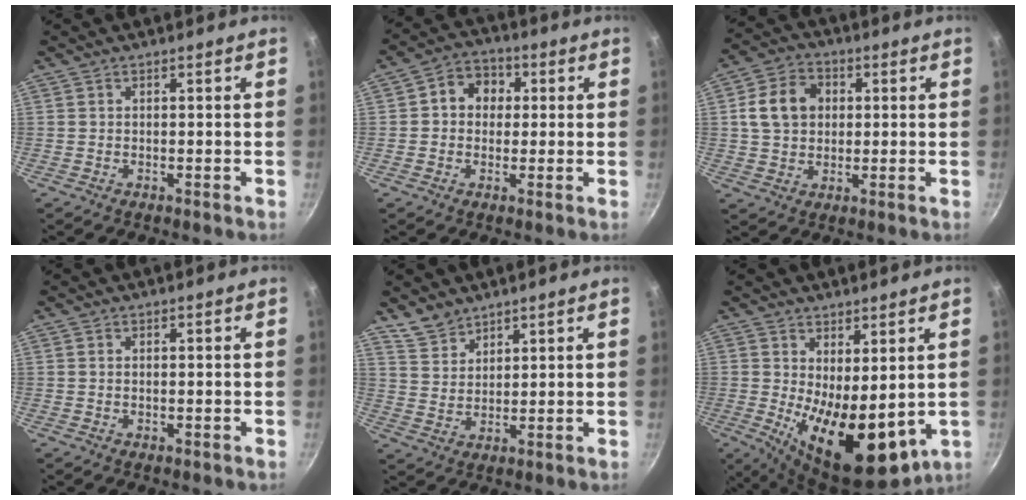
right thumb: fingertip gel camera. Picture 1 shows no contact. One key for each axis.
{"total": 7.6, "fx": 1.2, "fy": 6.5, "fz": 3.8, "tx": -0.025, "ty": 0.013, "tz": 0.002}
{"total": 9.9, "fx": 1.7, "fy": 7.9, "fz": 5.7, "tx": -0.081, "ty": 0.013, "tz": 0.020}
{"total": 0.8, "fx": 0.0, "fy": 0.4, "fz": 0.6, "tx": -0.010, "ty": 0.000, "tz": -0.001}
{"total": 5.5, "fx": 4.5, "fy": 2.8, "fz": 1.3, "tx": -0.014, "ty": -0.013, "tz": 0.094}
{"total": 15.1, "fx": 0.0, "fy": 7.1, "fz": 13.4, "tx": -0.174, "ty": -0.028, "tz": 0.020}